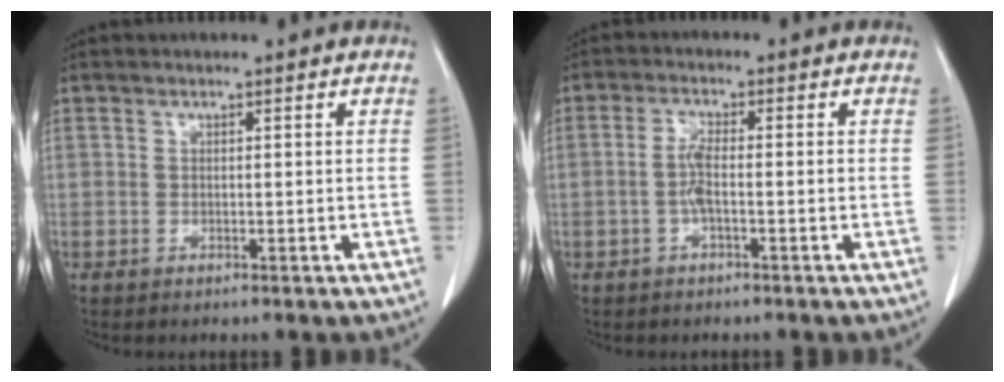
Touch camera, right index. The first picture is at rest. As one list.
[{"total": 2.9, "force": [-0.7, 0.4, 2.7], "torque": [-0.056, 0.004, -0.013]}]